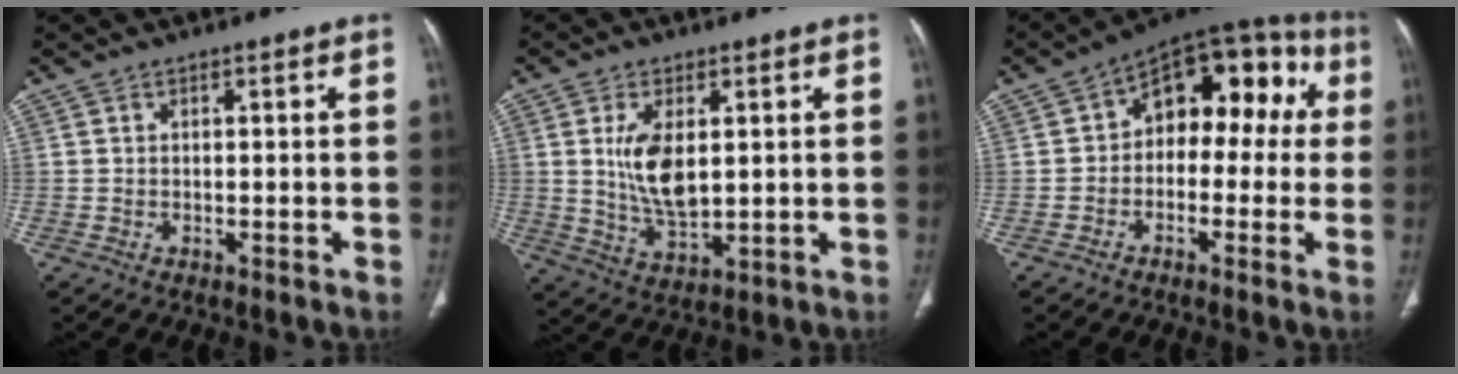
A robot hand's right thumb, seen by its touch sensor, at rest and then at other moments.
{"total": 9.3, "force": [1.8, 4.7, 7.8], "torque": [-0.144, -0.018, 0.045]}
{"total": 15.2, "force": [1.7, 9.4, 11.8], "torque": [-0.099, 0.055, 0.009]}